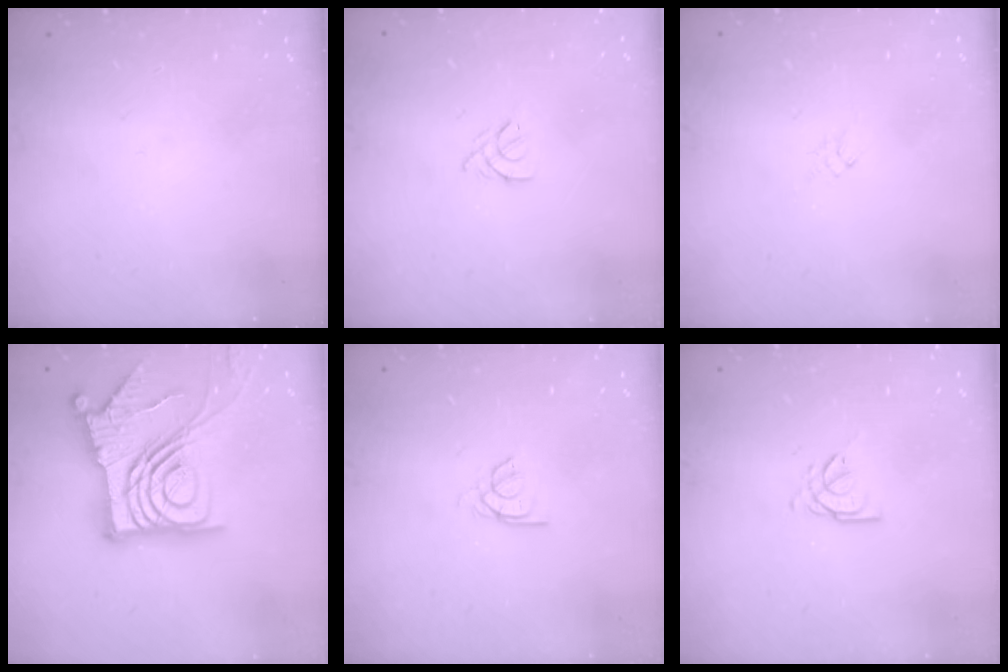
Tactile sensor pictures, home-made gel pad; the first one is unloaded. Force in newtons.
{"total": 2.5, "press": 2.4, "slide": 0.6}
{"total": 3.1, "press": 3.0, "slide": 0.7}
{"total": 20.3, "press": 20.2, "slide": 2.3}
{"total": 2.2, "press": 2.1, "slide": 0.4}
{"total": 0.9, "press": 0.8, "slide": 0.2}